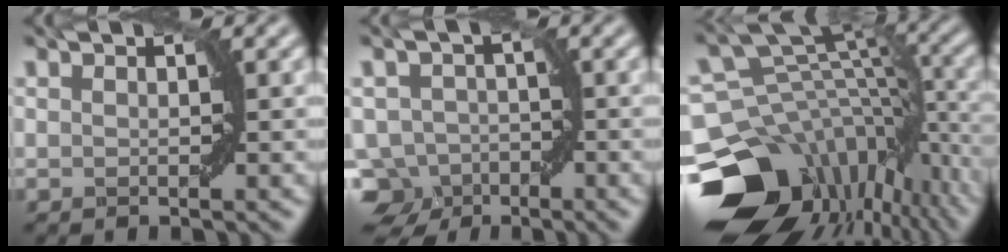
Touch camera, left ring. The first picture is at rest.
{"total": 6.3, "force": [-4.1, 4.4, 1.9], "torque": [-0.012, 0.004, -0.073]}
{"total": 16.3, "force": [-7.0, 11.5, 9.1], "torque": [-0.188, -0.011, -0.083]}